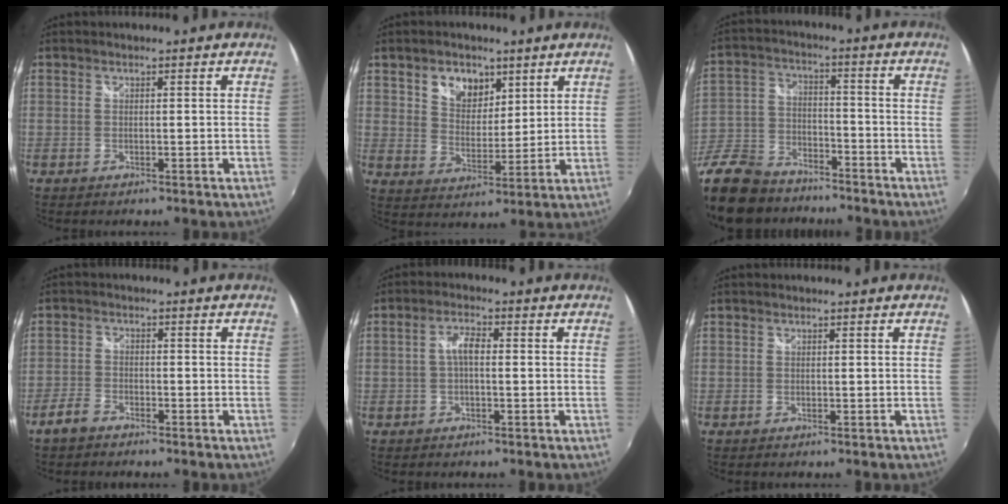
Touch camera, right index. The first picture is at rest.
{"total": 7.8, "force": [4.2, 5.4, 3.7], "torque": [-0.056, 0.009, 0.076]}
{"total": 21.4, "force": [-15.9, 10.6, 9.6], "torque": [-0.245, -0.009, -0.278]}
{"total": 3.7, "force": [-3.0, 1.6, 1.6], "torque": [-0.048, 0.001, -0.061]}
{"total": 3.1, "force": [-0.3, 1.2, 2.9], "torque": [-0.057, 0.010, -0.006]}
{"total": 0.0}